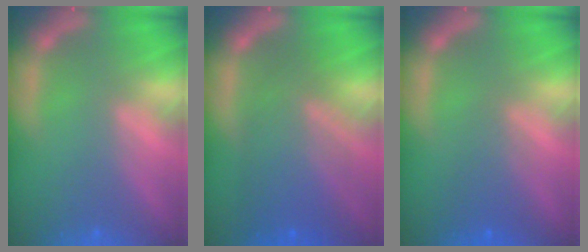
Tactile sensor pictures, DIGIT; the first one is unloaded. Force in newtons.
{"total": 7.6}
{"total": 2.5}